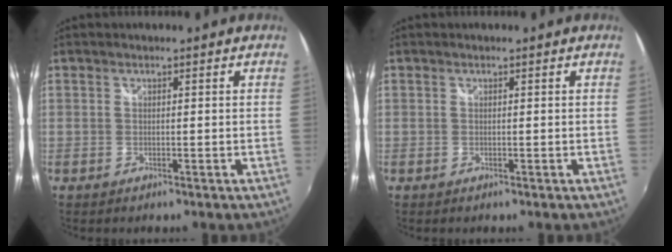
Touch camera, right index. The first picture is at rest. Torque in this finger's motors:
{"motor_torque": [0.06, 0.12, 0.00, 0.00]}